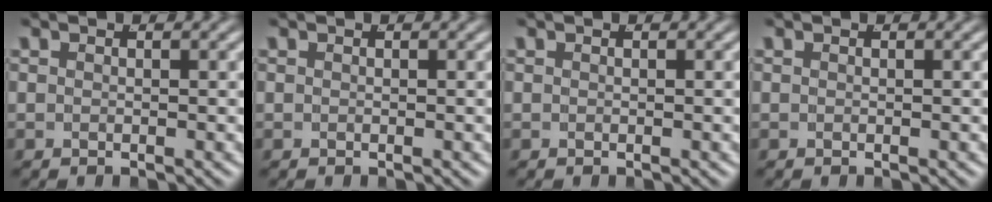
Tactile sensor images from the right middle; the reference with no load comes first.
{"total": 0.0}
{"total": 0.0}
{"total": 0.0}